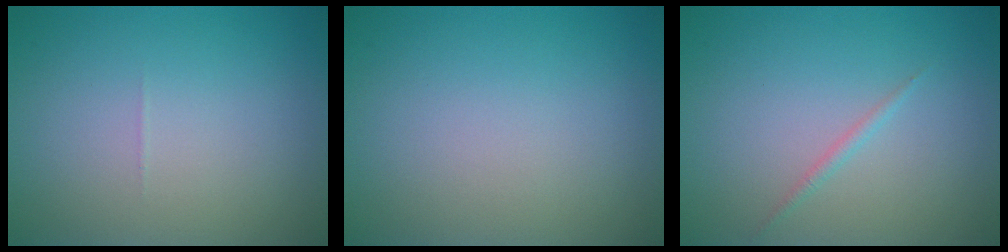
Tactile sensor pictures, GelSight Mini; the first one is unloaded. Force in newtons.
{"total": 0.0}
{"total": 0.7, "press": 0.7, "slide": 0.0}